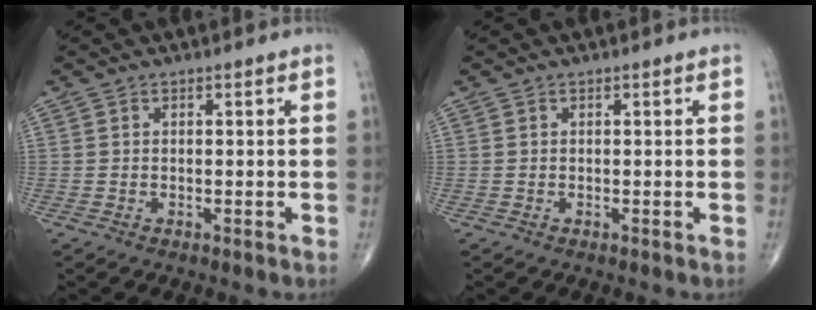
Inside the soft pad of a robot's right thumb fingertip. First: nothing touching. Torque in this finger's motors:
{"motor_torque": [-0.01, 0.01, -0.01, -0.01, 0.00]}